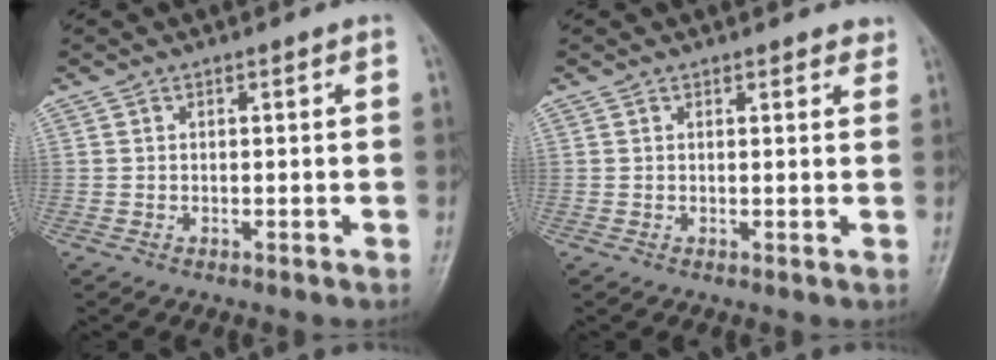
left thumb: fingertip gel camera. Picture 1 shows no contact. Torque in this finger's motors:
{"motor_torque": [-0.01, 0.08, -0.31, 0.08, 0.03]}